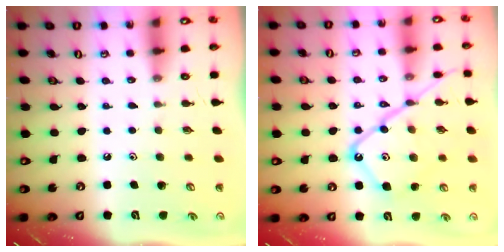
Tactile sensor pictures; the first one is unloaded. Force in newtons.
{"total": 18.0, "press": 17.9, "slide": 1.9}